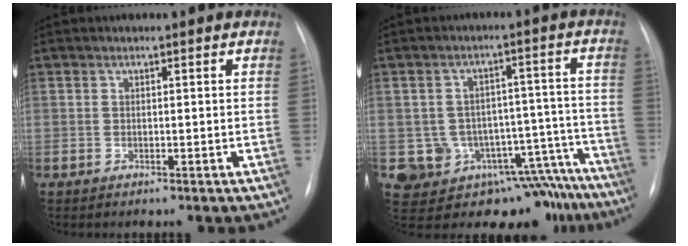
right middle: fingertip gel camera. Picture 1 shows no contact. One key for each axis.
{"total": 15.3, "fx": -11.3, "fy": 9.3, "fz": 4.6, "tx": -0.034, "ty": 0.060, "tz": -0.135}